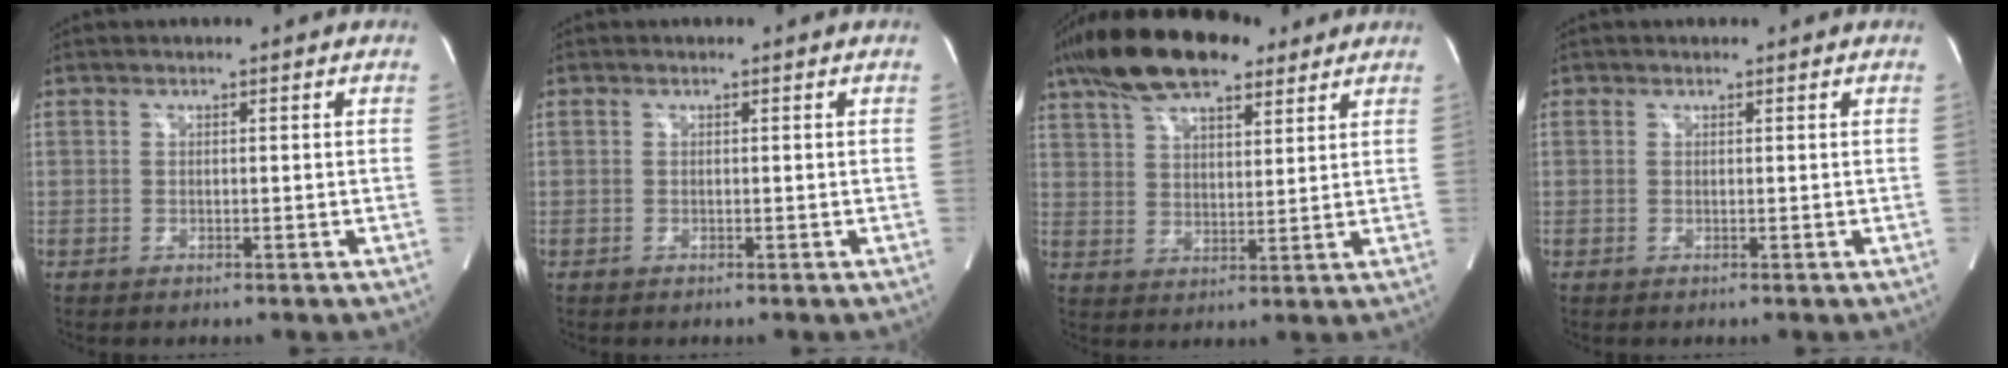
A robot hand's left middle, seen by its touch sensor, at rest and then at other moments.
{"total": 0.0}
{"total": 16.1, "force": [11.5, 5.7, 9.7], "torque": [-0.193, 0.041, 0.199]}
{"total": 0.0}